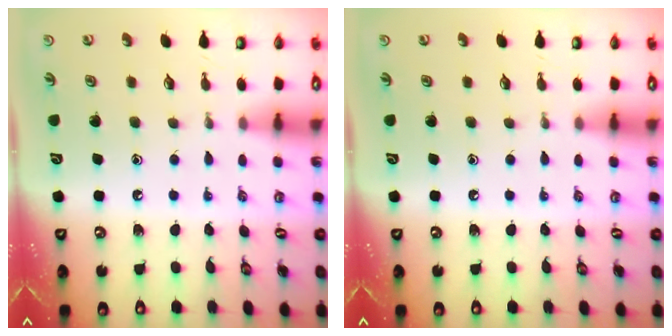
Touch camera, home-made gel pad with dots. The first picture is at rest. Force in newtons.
{"total": 0.0}